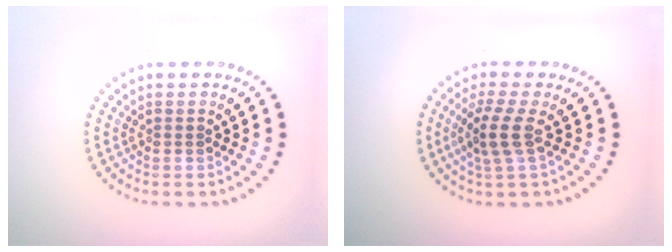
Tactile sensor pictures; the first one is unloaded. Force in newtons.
{"total": 2.8, "press": 2.4, "slide": 1.4}